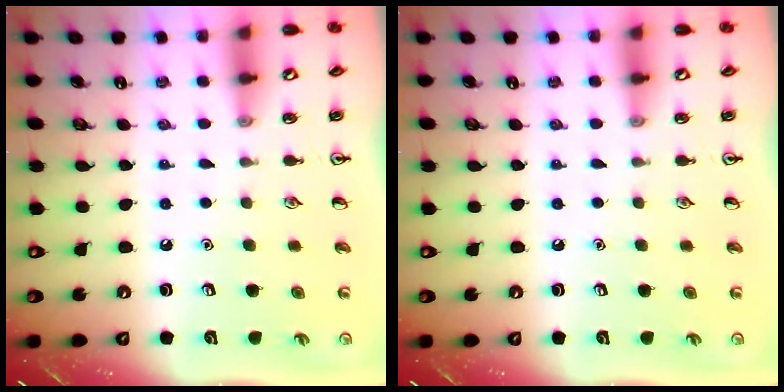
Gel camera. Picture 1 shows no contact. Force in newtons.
{"total": 0.0}